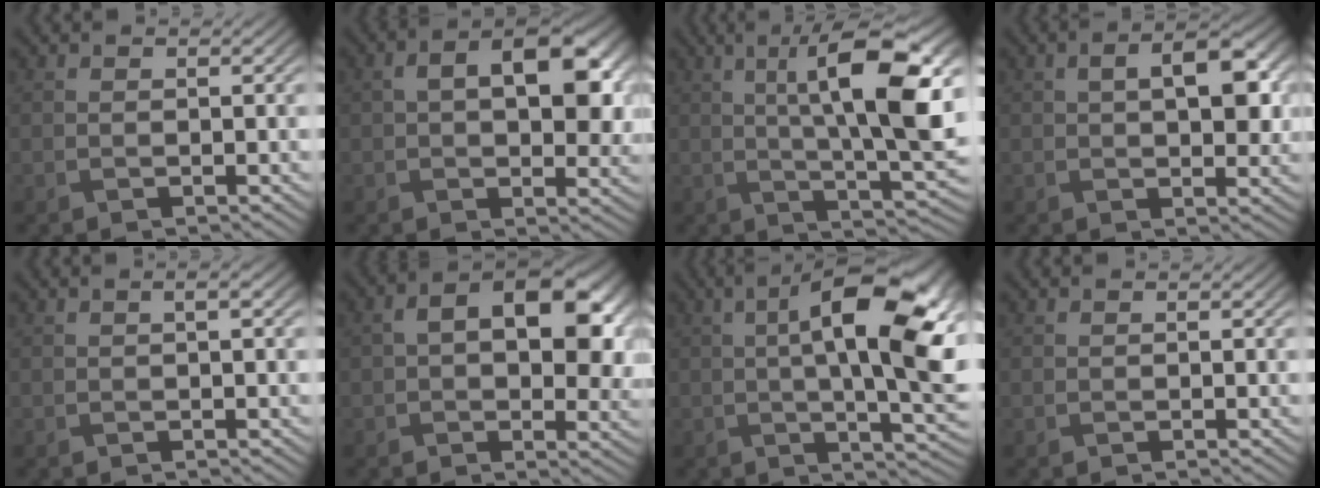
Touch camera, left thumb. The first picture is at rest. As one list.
[{"total": 10.3, "force": [2.3, 5.7, 8.3], "torque": [-0.124, -0.004, 0.036]}, {"total": 13.9, "force": [2.9, 3.7, 13.1], "torque": [-0.208, -0.003, 0.054]}, {"total": 7.2, "force": [1.6, 3.6, 6.0], "torque": [-0.093, 0.005, 0.025]}, {"total": 1.2, "force": [0.2, 0.2, 1.1], "torque": [-0.021, 0.008, 0.003]}, {"total": 11.8, "force": [2.5, 6.8, 9.3], "torque": [-0.140, -0.010, 0.042]}, {"total": 14.8, "force": [2.1, 4.7, 13.8], "torque": [-0.205, 0.005, 0.032]}, {"total": 0.0}]